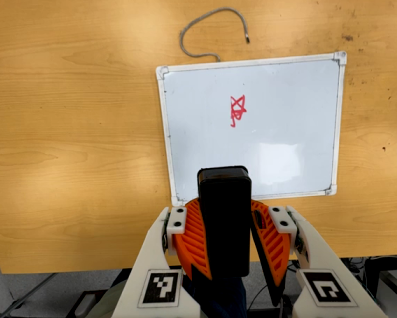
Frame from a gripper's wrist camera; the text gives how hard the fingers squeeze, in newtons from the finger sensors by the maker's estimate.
{"total": 10.0, "left": 10.1, "right": 10.0}